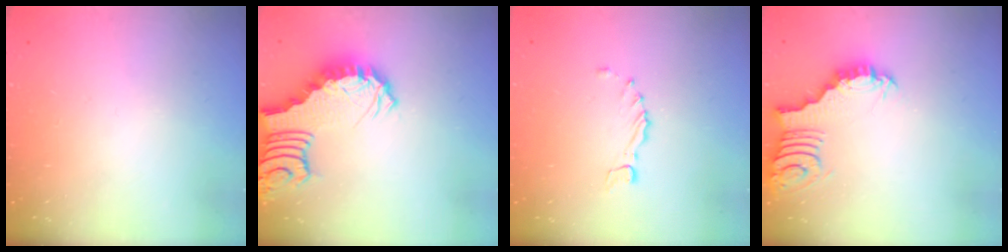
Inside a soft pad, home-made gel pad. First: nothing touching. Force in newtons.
{"total": 3.0, "press": 3.0, "slide": 0.6}
{"total": 1.0, "press": 1.0, "slide": 0.3}
{"total": 3.1, "press": 3.1, "slide": 0.1}